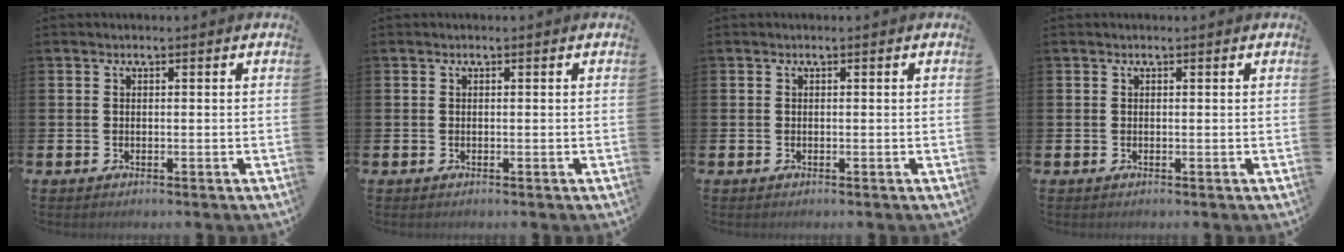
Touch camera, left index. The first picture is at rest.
{"total": 0.0}
{"total": 0.0}
{"total": 0.0}